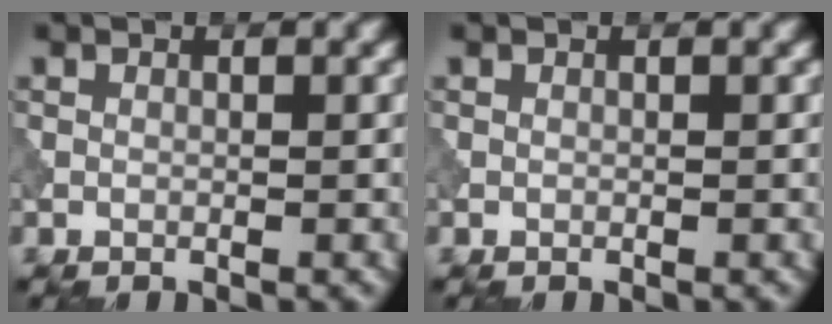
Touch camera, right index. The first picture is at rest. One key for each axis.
{"total": 0.0}